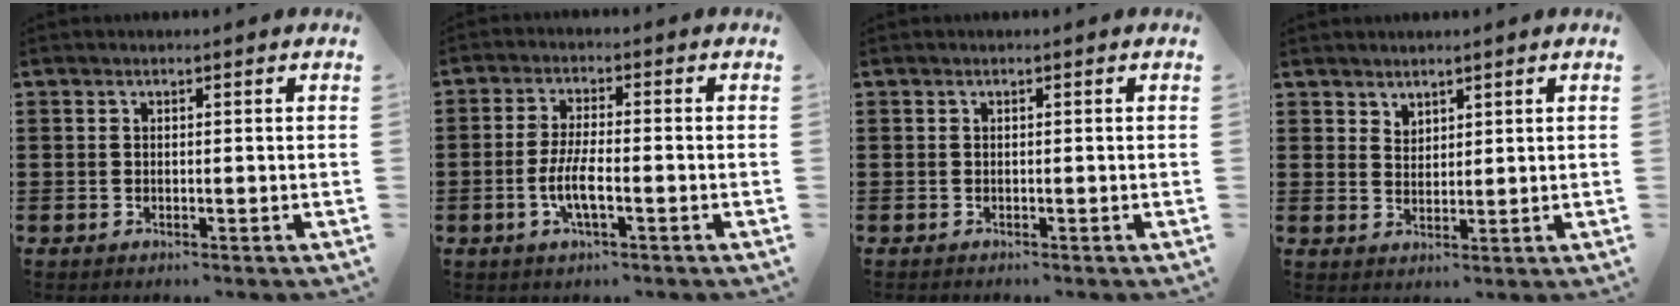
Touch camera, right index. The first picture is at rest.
{"total": 5.1, "force": [-1.8, 1.1, 4.6], "torque": [-0.105, -0.007, -0.040]}
{"total": 0.0}
{"total": 1.8, "force": [1.6, 0.8, 0.0], "torque": [-0.003, 0.003, 0.032]}